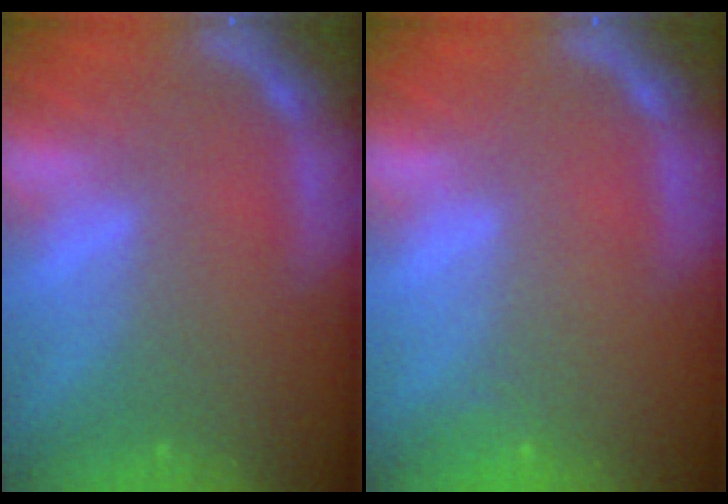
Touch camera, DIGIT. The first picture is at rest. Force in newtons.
{"total": 1.4}